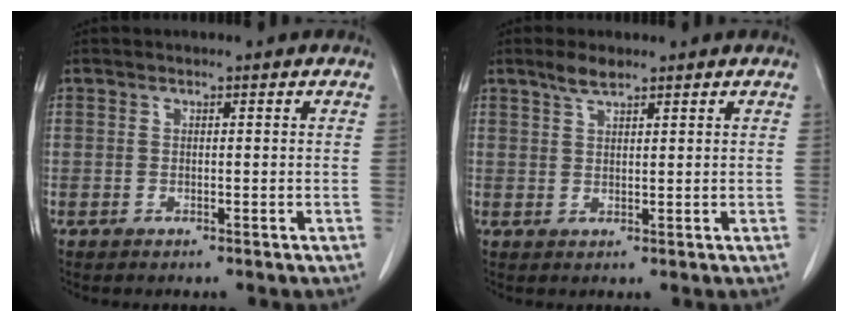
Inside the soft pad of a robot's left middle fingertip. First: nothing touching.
{"total": 2.6, "force": [2.1, 0.4, 1.5], "torque": [-0.037, 0.003, 0.042]}